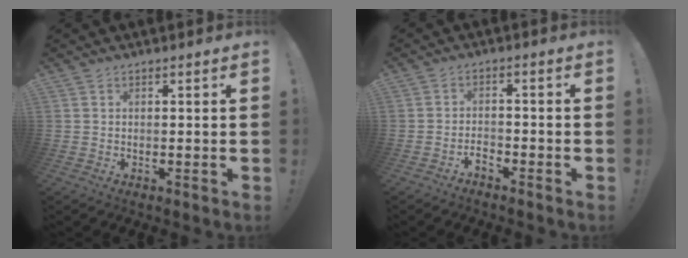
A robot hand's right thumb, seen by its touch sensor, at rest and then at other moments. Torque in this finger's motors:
{"motor_torque": [0.45, -0.15, -0.09, -0.40, 0.00]}